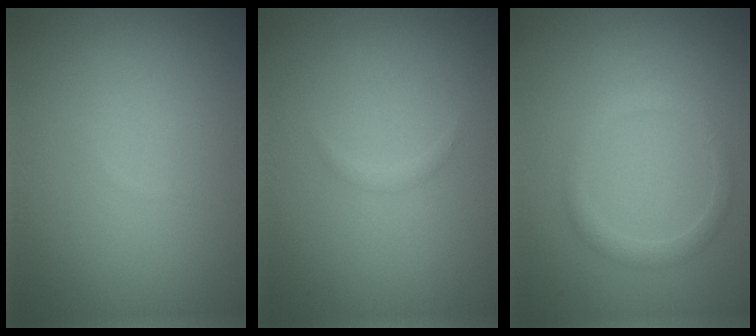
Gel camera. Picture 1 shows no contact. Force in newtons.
{"total": 0.6, "press": 0.6, "slide": 0.1}
{"total": 1.5, "press": 1.5, "slide": 0.1}